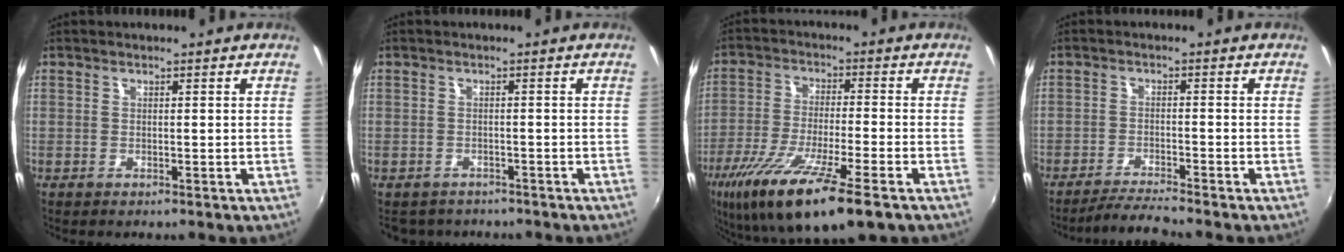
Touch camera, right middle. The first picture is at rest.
{"total": 4.3, "force": [-3.7, 1.9, 0.8], "torque": [-0.024, -0.013, -0.053]}
{"total": 18.6, "force": [-11.2, 3.1, 14.5], "torque": [-0.278, -0.056, -0.195]}
{"total": 5.2, "force": [-4.9, -0.8, 1.7], "torque": [-0.057, -0.009, -0.089]}